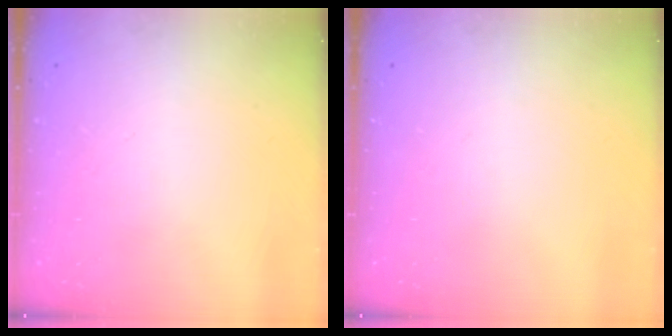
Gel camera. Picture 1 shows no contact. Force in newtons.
{"total": 0.0}